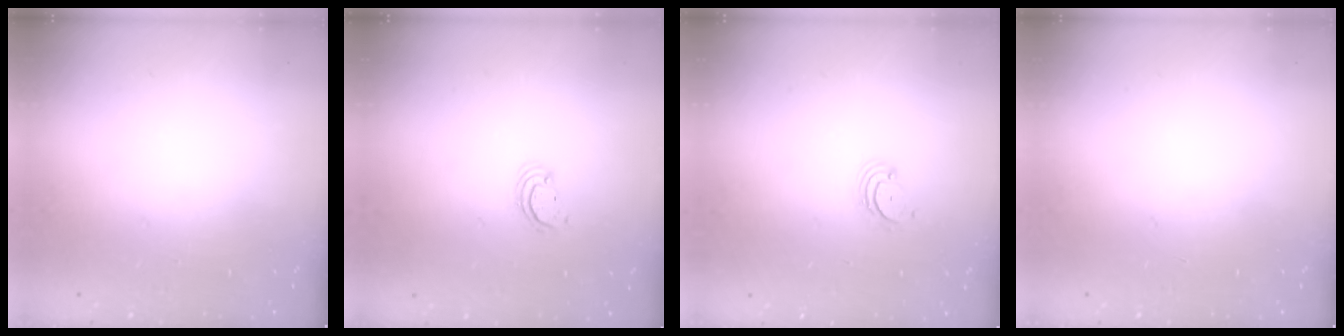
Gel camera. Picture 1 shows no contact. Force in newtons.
{"total": 2.2, "press": 2.2, "slide": 0.2}
{"total": 2.7, "press": 2.7, "slide": 0.3}
{"total": 0.0}